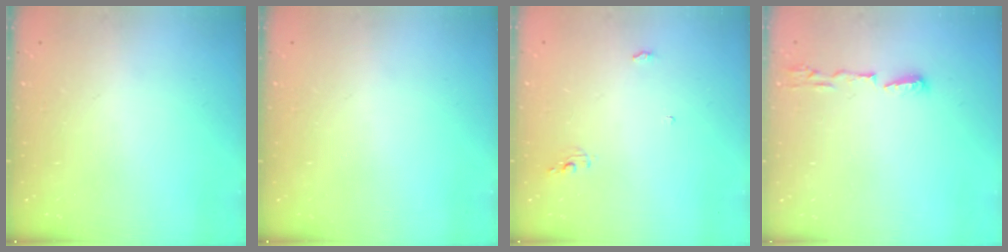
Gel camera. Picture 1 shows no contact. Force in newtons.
{"total": 0.0}
{"total": 4.1, "press": 4.1, "slide": 0.3}
{"total": 6.0, "press": 5.8, "slide": 1.2}